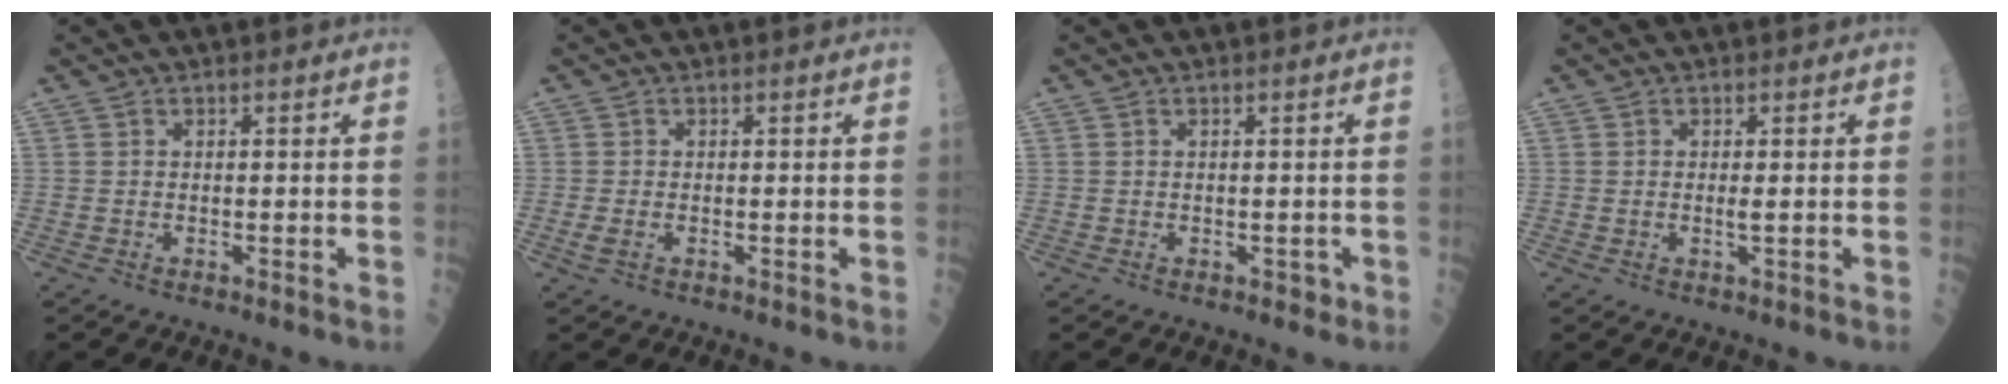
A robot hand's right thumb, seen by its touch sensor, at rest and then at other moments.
{"total": 1.5, "force": [-0.5, 0.9, 1.2], "torque": [-0.032, -0.003, -0.011]}
{"total": 0.9, "force": [-0.3, 0.7, 0.5], "torque": [0.003, 0.003, -0.004]}
{"total": 1.1, "force": [0.1, 0.2, 1.1], "torque": [-0.022, -0.003, 0.003]}